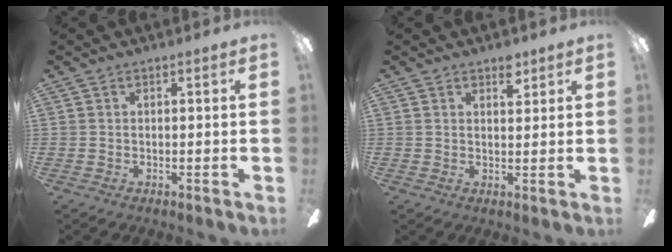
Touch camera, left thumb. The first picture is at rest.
{"total": 4.1, "force": [3.0, 2.0, 2.0], "torque": [-0.004, -0.018, 0.047]}